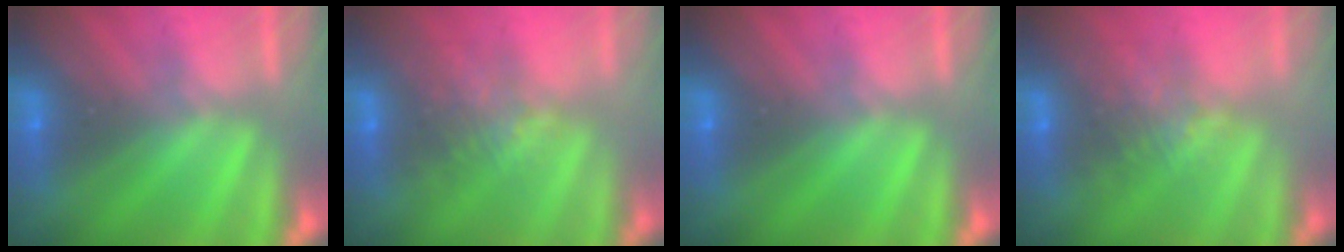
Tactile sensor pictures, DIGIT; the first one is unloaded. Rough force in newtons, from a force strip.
{"total": 3.8}
{"total": 0.0}
{"total": 3.8}